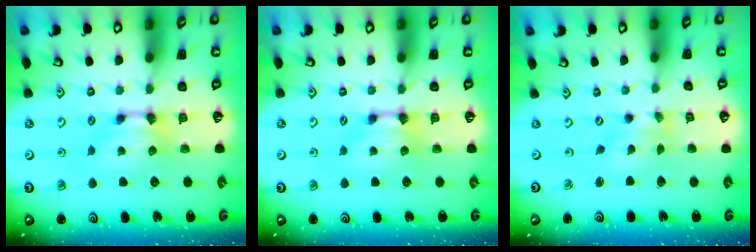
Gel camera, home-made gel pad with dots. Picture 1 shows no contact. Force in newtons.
{"total": 0.0}
{"total": 2.2, "press": 2.0, "slide": 1.0}